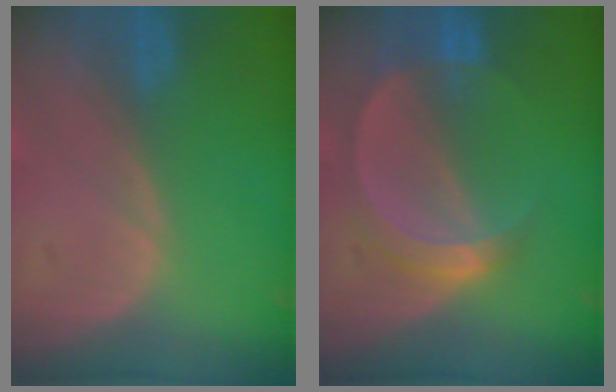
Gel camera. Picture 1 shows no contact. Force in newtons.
{"total": 5.7, "press": 5.2, "slide": 2.4}